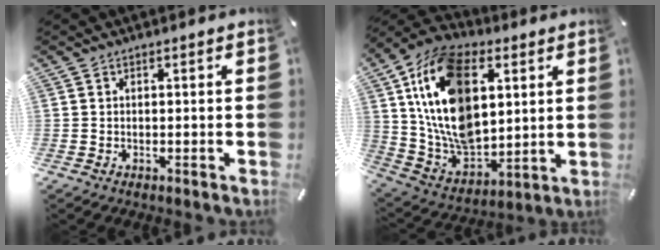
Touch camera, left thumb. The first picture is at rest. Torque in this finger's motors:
{"motor_torque": [1.37, 1.43, 1.80, 0.81, 0.43]}